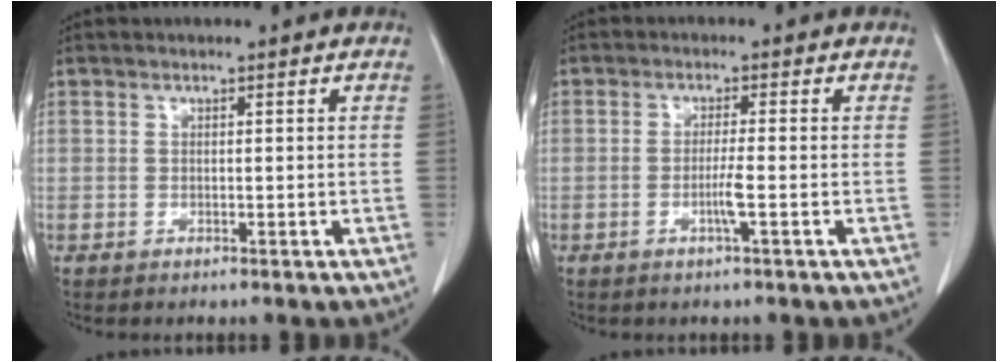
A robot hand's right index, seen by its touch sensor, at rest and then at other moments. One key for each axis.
{"total": 4.1, "fx": -1.3, "fy": -0.4, "fz": 3.8, "tx": -0.074, "ty": -0.006, "tz": -0.025}